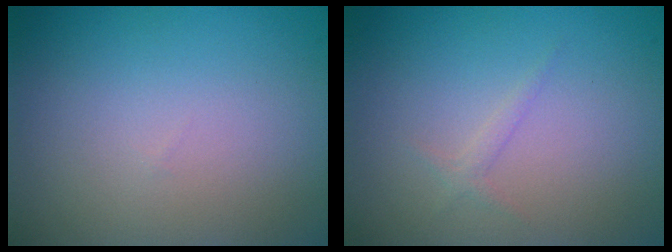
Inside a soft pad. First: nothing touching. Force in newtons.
{"total": 0.8, "press": 0.8, "slide": 0.1}